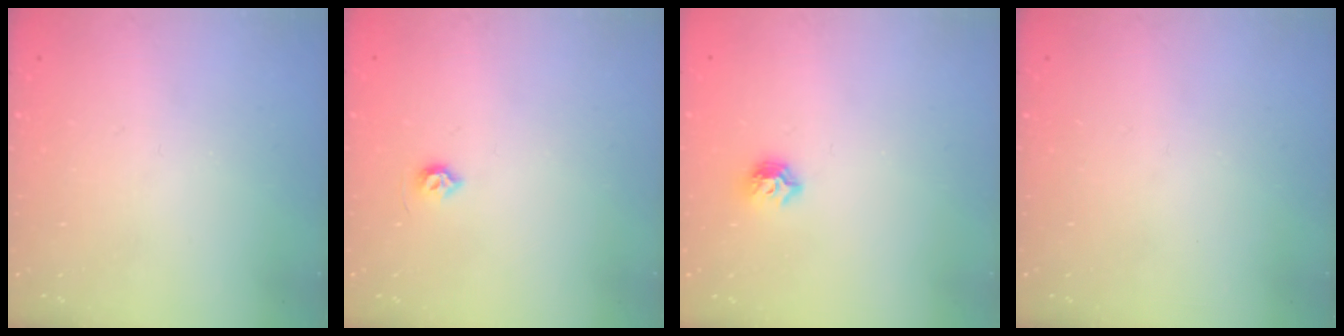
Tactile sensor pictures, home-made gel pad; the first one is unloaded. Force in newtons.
{"total": 4.5, "press": 4.5, "slide": 0.7}
{"total": 6.5, "press": 6.5, "slide": 0.9}
{"total": 0.0}